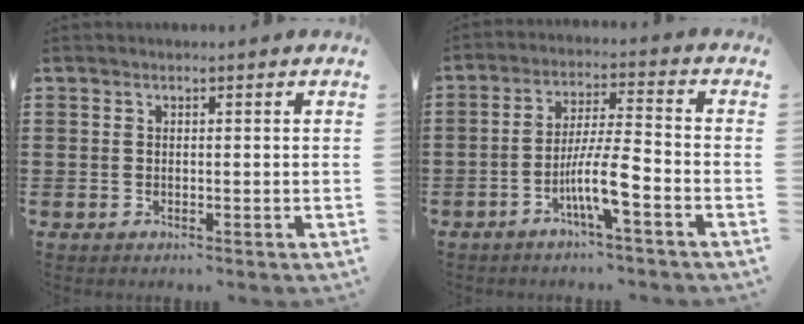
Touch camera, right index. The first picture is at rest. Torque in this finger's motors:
{"motor_torque": [0.19, 0.02, 0.22, 0.11]}